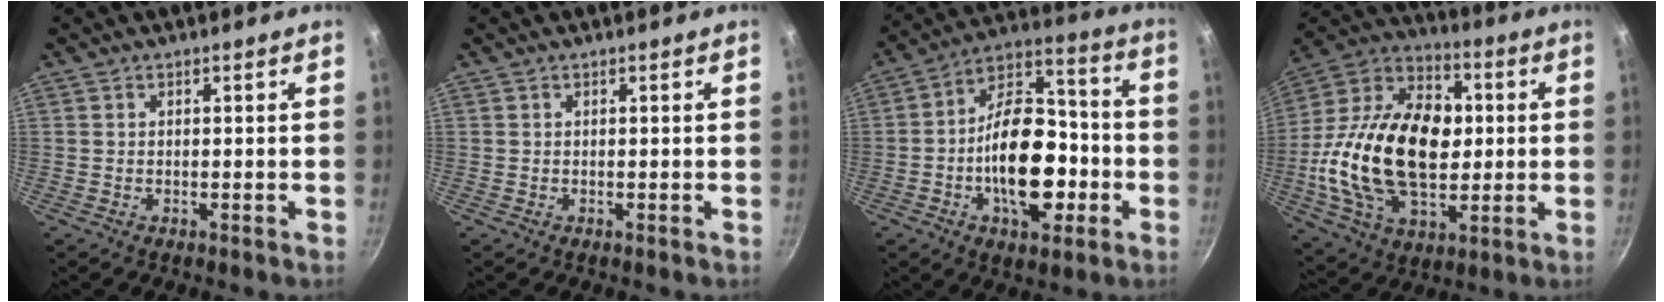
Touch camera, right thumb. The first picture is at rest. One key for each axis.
{"total": 0.0}
{"total": 19.4, "fx": -4.9, "fy": 11.0, "fz": 15.2, "tx": -0.206, "ty": 0.053, "tz": -0.085}
{"total": 28.1, "fx": -0.2, "fy": 17.9, "fz": 21.7, "tx": -0.370, "ty": 0.025, "tz": -0.009}